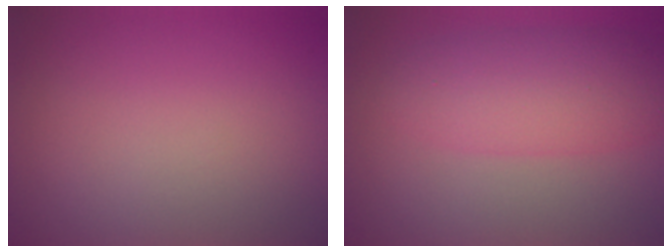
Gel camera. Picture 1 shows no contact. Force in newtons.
{"total": 5.2, "press": 5.2, "slide": 0.2}